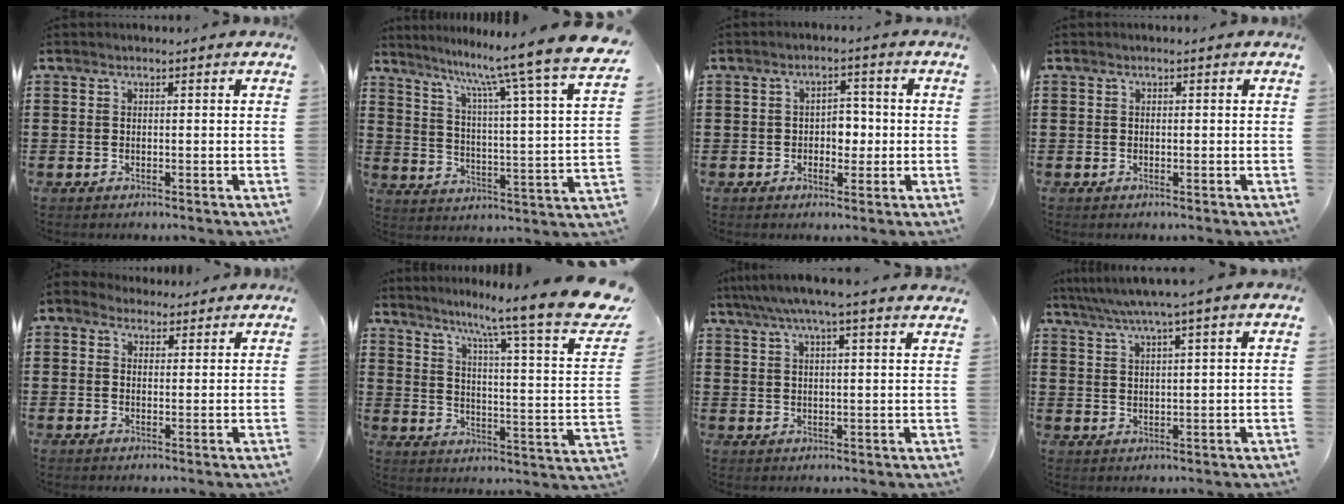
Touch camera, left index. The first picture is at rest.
{"total": 9.6, "force": [8.1, -2.1, 4.6], "torque": [-0.106, -0.076, 0.119]}
{"total": 3.6, "force": [-0.5, 2.4, 2.7], "torque": [-0.040, 0.002, -0.018]}
{"total": 0.0}
{"total": 1.7, "force": [1.1, 1.3, 0.3], "torque": [-0.012, 0.009, 0.019]}
{"total": 11.0, "force": [8.6, -0.7, 6.7], "torque": [-0.134, -0.071, 0.131]}
{"total": 4.9, "force": [4.0, -0.2, 2.8], "torque": [-0.066, -0.008, 0.069]}
{"total": 4.2, "force": [2.9, -0.3, 3.0], "torque": [-0.065, -0.008, 0.047]}